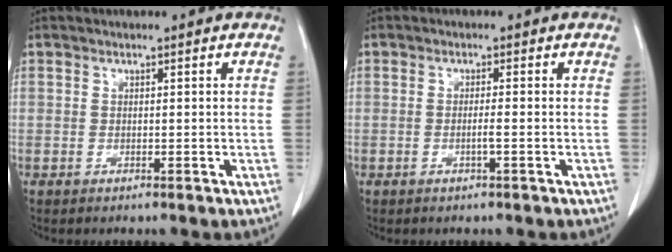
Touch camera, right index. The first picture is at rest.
{"total": 1.4, "force": [-0.5, -0.2, 1.3], "torque": [-0.025, -0.001, -0.009]}